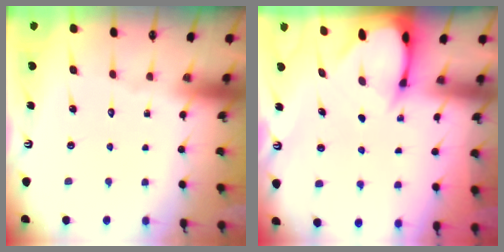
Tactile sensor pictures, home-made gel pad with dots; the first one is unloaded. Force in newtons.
{"total": 3.1, "press": 3.0, "slide": 0.4}